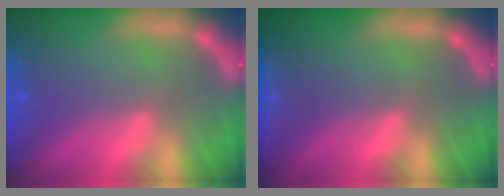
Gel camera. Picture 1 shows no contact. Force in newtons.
{"total": 1.9}